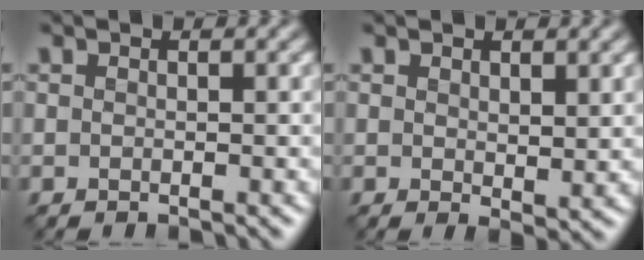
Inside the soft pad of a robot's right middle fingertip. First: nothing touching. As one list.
[{"total": 1.8, "force": [0.9, 0.9, 1.3], "torque": [-0.023, -0.010, 0.021]}]